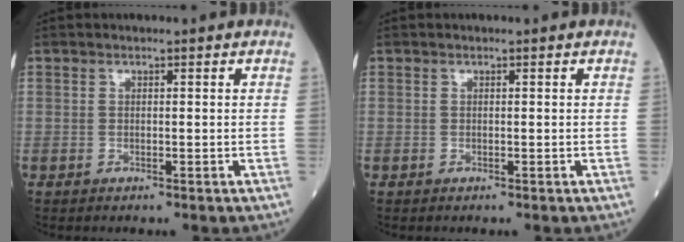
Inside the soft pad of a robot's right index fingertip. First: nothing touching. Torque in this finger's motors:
{"motor_torque": [0.00, 0.00, 0.00, 0.00]}